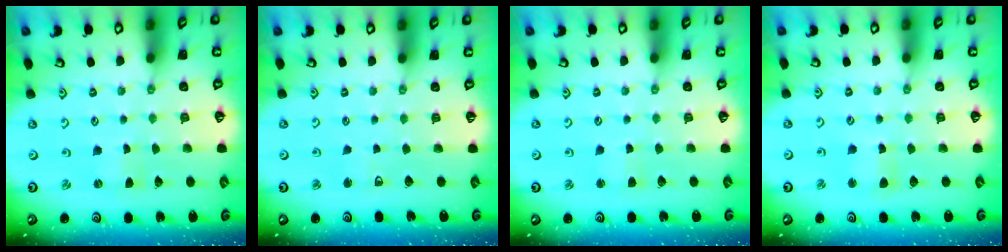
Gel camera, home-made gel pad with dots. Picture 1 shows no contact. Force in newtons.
{"total": 2.9, "press": 2.9, "slide": 0.6}
{"total": 2.5, "press": 2.5, "slide": 0.3}
{"total": 3.3, "press": 3.3, "slide": 0.4}